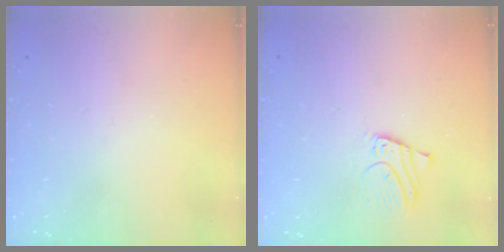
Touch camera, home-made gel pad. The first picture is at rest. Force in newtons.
{"total": 3.7, "press": 3.7, "slide": 0.2}